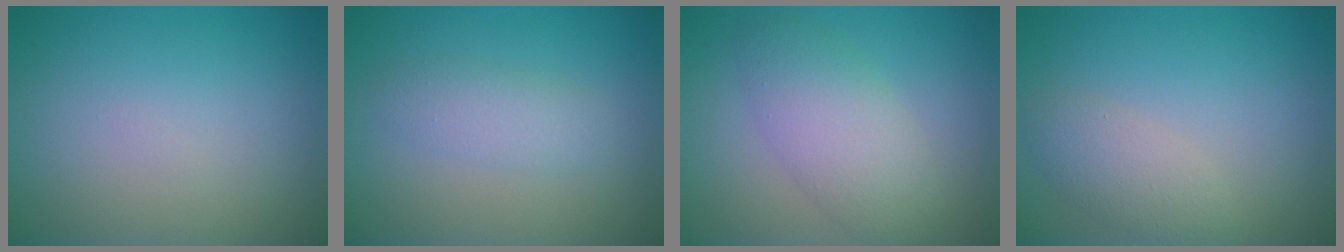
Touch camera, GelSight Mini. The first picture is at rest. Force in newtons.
{"total": 2.2, "press": 2.2, "slide": 0.2}
{"total": 4.5, "press": 4.5, "slide": 0.1}
{"total": 2.5, "press": 2.5, "slide": 0.0}